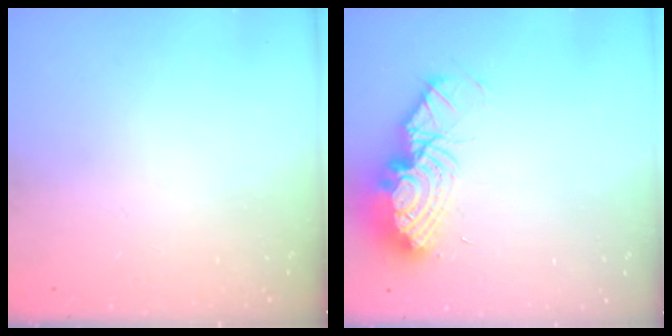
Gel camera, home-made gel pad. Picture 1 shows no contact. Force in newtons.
{"total": 14.6, "press": 14.6, "slide": 1.3}